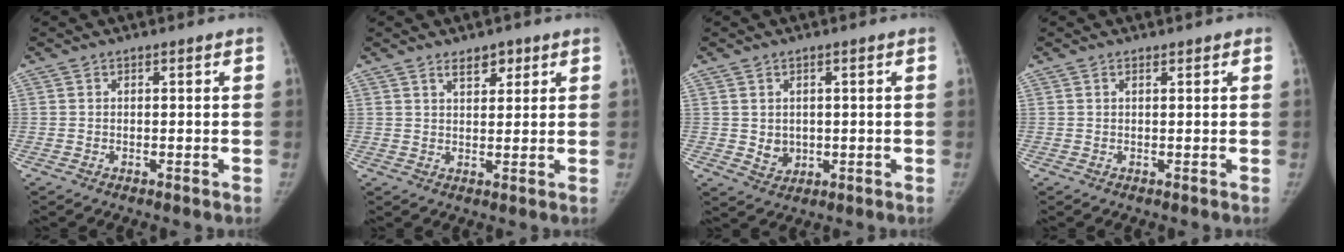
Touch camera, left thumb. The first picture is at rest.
{"total": 3.8, "force": [2.5, 2.1, 2.0], "torque": [-0.010, -0.015, 0.040]}
{"total": 3.5, "force": [0.3, 3.1, 1.7], "torque": [-0.017, -0.006, 0.018]}
{"total": 0.8, "force": [0.6, 0.4, 0.4], "torque": [-0.005, -0.002, 0.007]}